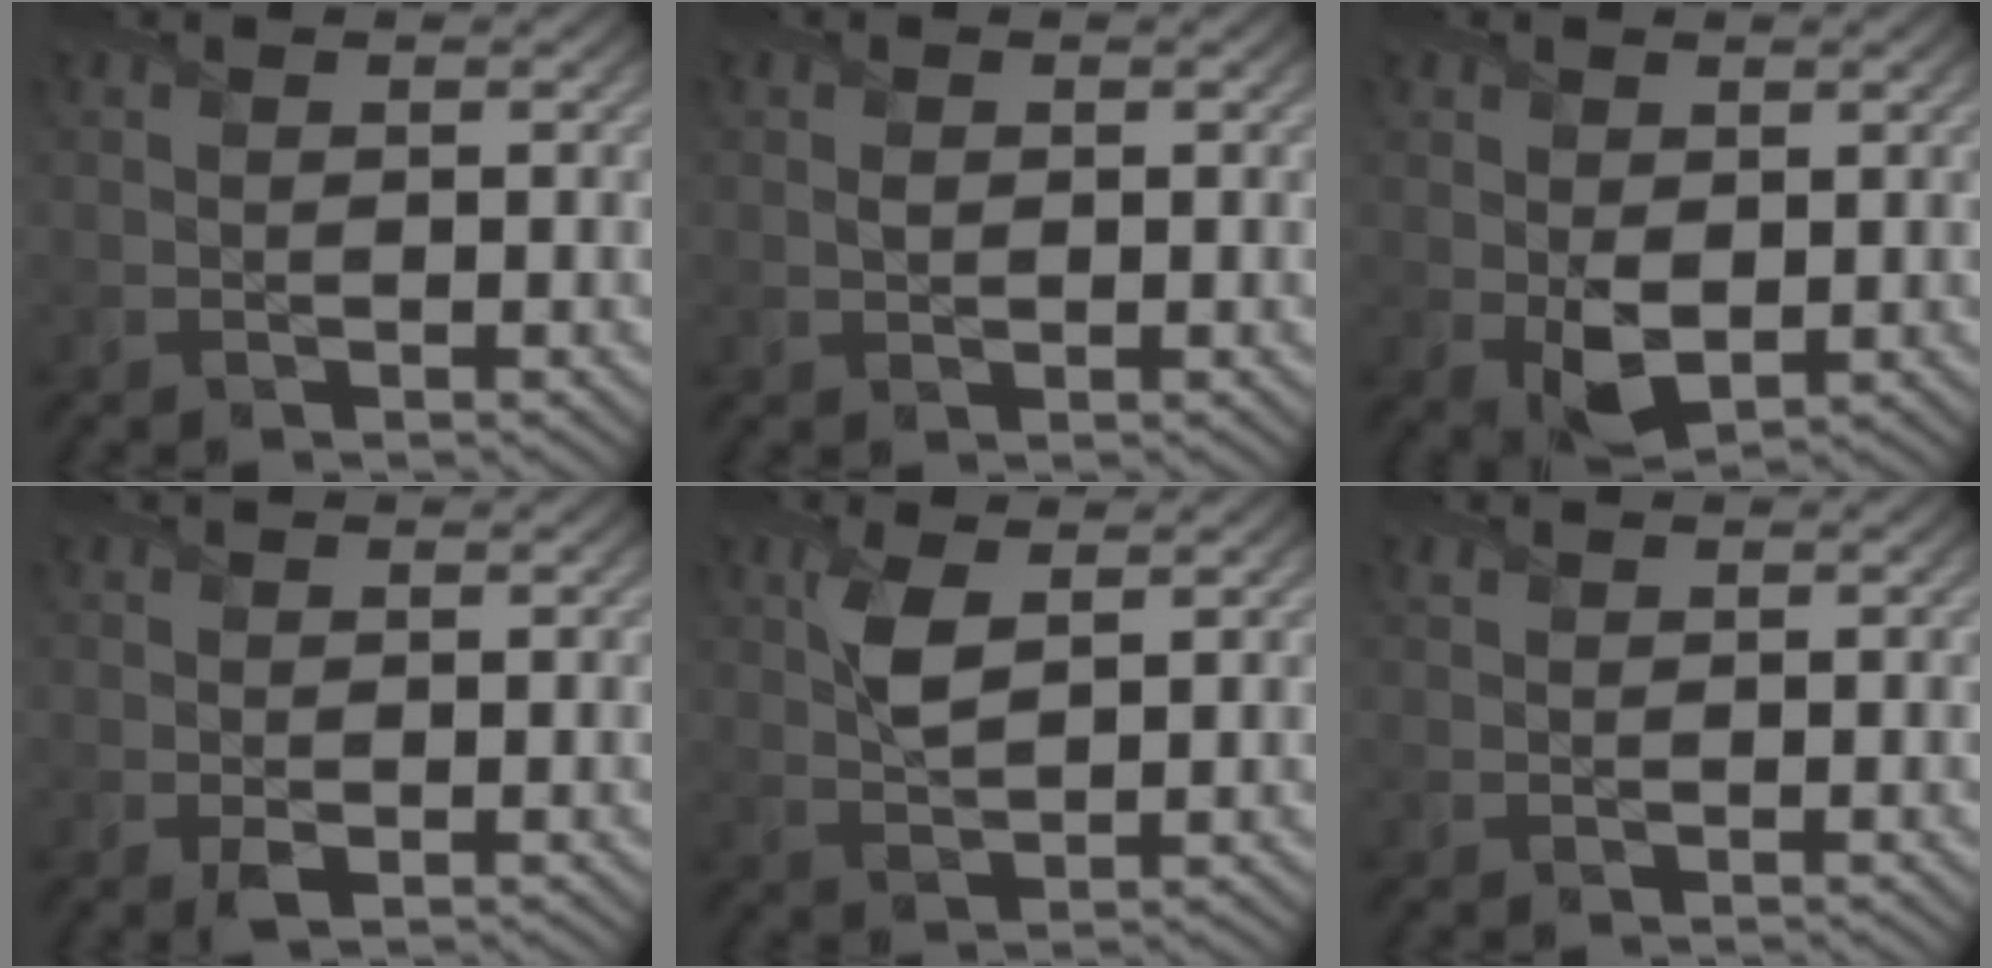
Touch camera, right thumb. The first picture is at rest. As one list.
[{"total": 1.0, "force": [0.2, 0.8, 0.5], "torque": [-0.013, -0.004, 0.002]}, {"total": 4.4, "force": [0.3, 3.3, 3.0], "torque": [-0.069, -0.014, 0.009]}, {"total": 1.5, "force": [-0.2, 1.1, 1.0], "torque": [-0.023, -0.009, -0.004]}, {"total": 4.3, "force": [1.8, 1.9, 3.4], "torque": [-0.084, 0.003, 0.038]}, {"total": 0.6, "force": [0.4, 0.4, 0.2], "torque": [-0.007, -0.001, 0.009]}]